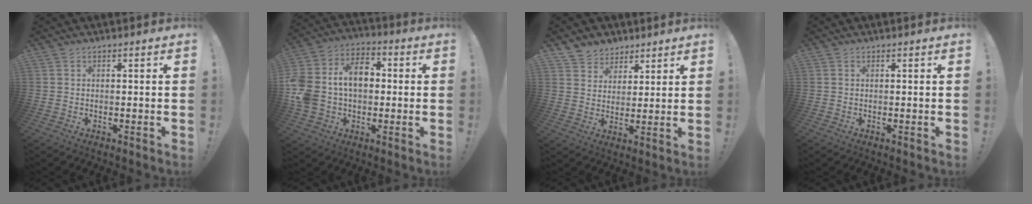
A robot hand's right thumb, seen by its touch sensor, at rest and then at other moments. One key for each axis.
{"total": 16.9, "fx": 1.6, "fy": 12.5, "fz": 11.2, "tx": -0.208, "ty": 0.013, "tz": 0.033}
{"total": 6.3, "fx": 4.4, "fy": 4.5, "fz": -0.2, "tx": -0.001, "ty": -0.039, "tz": 0.087}
{"total": 0.0}